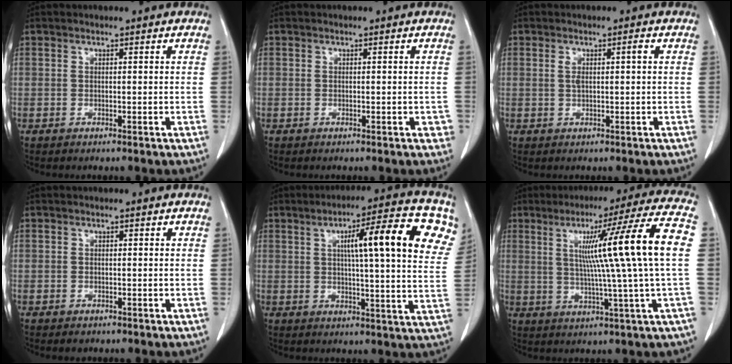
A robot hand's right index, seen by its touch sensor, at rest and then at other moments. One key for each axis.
{"total": 1.5, "fx": -0.6, "fy": 0.9, "fz": 1.1, "tx": -0.001, "ty": 0.003, "tz": -0.007}
{"total": 2.0, "fx": 0.3, "fy": 0.3, "fz": 2.0, "tx": -0.041, "ty": 0.010, "tz": 0.009}
{"total": 0.8, "fx": -0.2, "fy": 0.7, "fz": 0.0, "tx": 0.003, "ty": 0.004, "tz": -0.002}
{"total": 16.9, "fx": 6.2, "fy": 1.6, "fz": 15.6, "tx": -0.207, "ty": 0.022, "tz": 0.074}
{"total": 17.0, "fx": 2.5, "fy": -2.3, "fz": 16.6, "tx": -0.242, "ty": 0.012, "tz": 0.036}